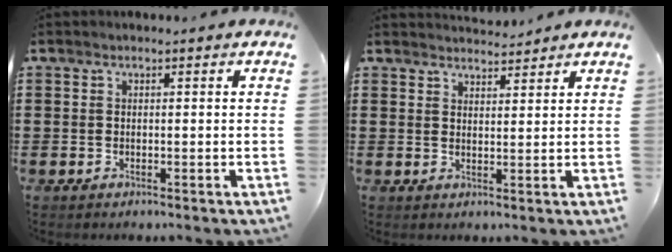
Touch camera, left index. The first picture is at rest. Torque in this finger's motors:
{"motor_torque": [-0.22, -0.23, -0.03, -0.03]}